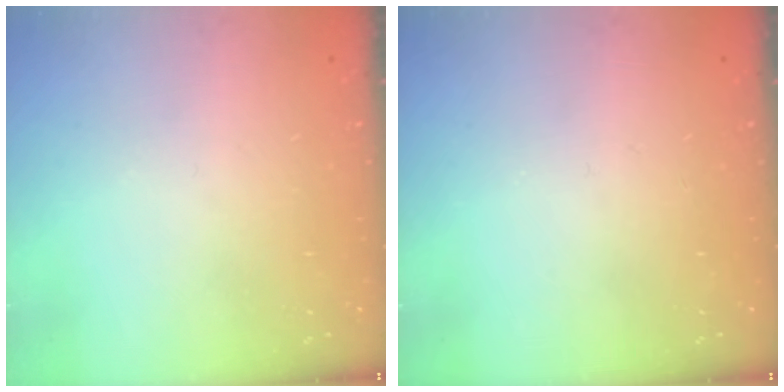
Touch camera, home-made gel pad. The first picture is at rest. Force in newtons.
{"total": 0.0}